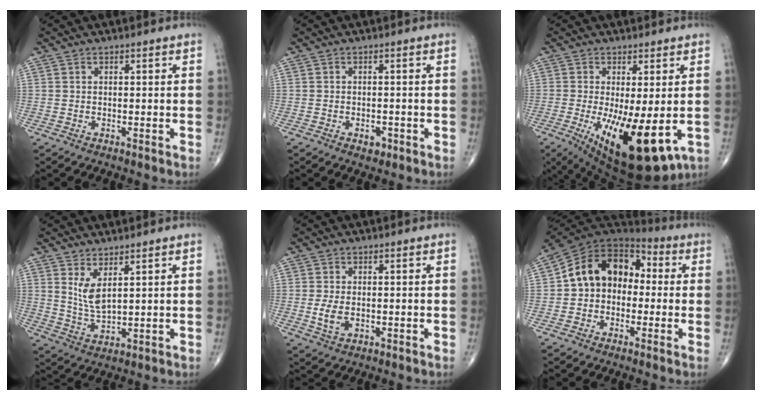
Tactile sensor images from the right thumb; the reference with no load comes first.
{"total": 2.1, "force": [-1.1, 1.4, 1.1], "torque": [-0.007, 0.004, -0.011]}
{"total": 16.2, "force": [-3.9, 5.5, 14.7], "torque": [-0.229, -0.030, -0.040]}
{"total": 5.4, "force": [2.6, 1.8, 4.4], "torque": [-0.089, -0.030, 0.062]}
{"total": 3.9, "force": [-0.5, 2.4, 3.1], "torque": [-0.062, -0.004, -0.005]}
{"total": 14.6, "force": [0.3, 10.9, 9.7], "torque": [-0.126, 0.048, -0.011]}